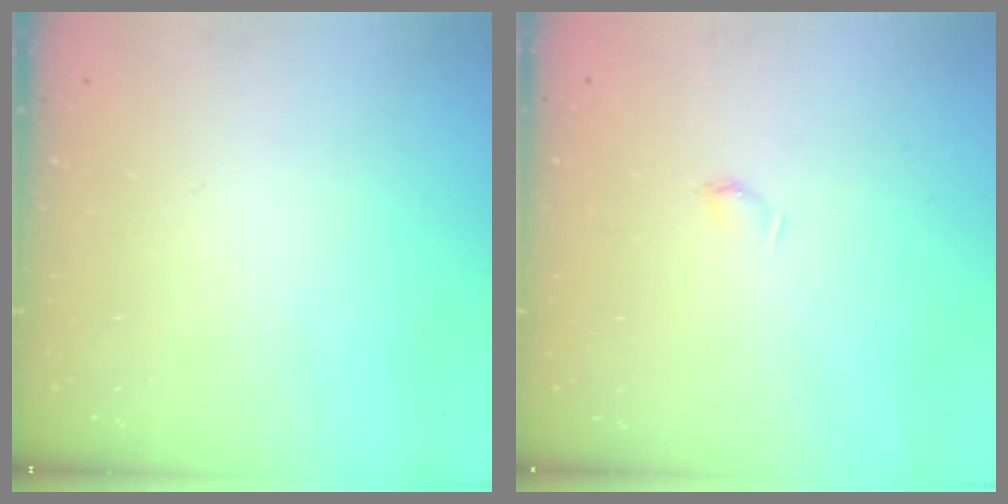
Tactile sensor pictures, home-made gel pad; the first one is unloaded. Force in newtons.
{"total": 3.5, "press": 3.4, "slide": 0.7}